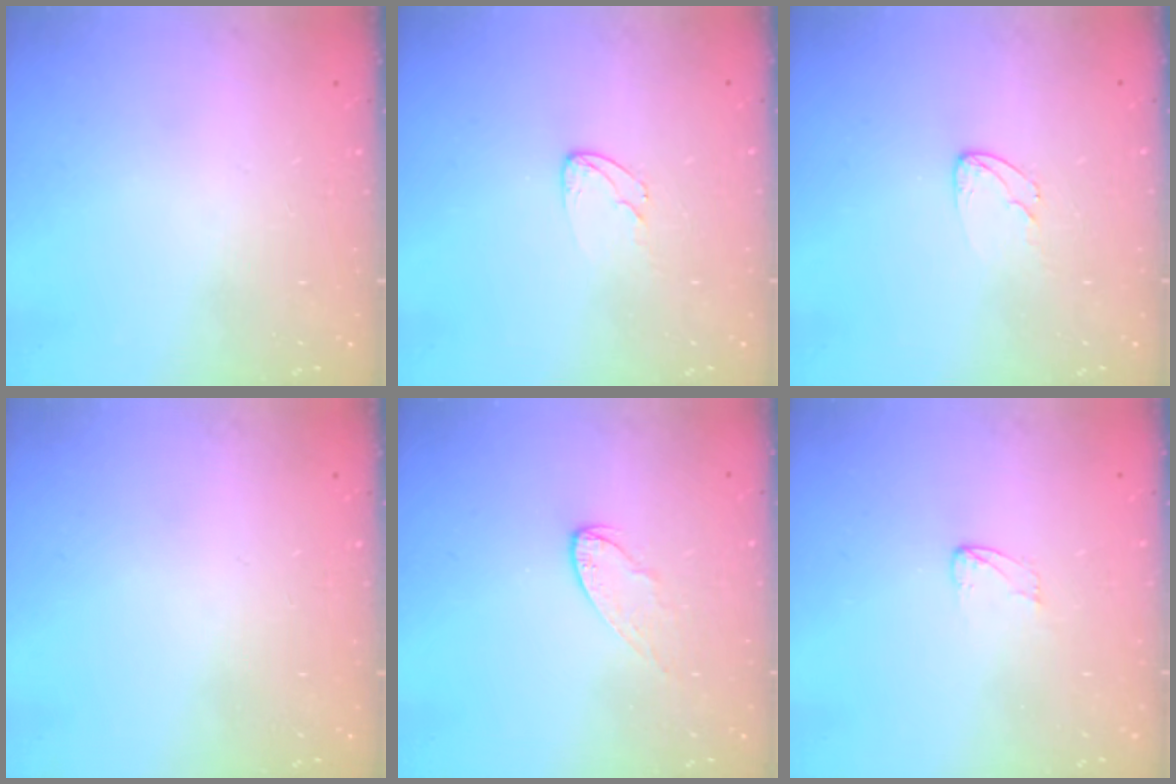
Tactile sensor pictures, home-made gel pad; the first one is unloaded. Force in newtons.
{"total": 5.0, "press": 5.0, "slide": 0.4}
{"total": 5.0, "press": 5.0, "slide": 0.4}
{"total": 0.0}
{"total": 5.5, "press": 5.5, "slide": 0.4}
{"total": 3.6, "press": 3.6, "slide": 0.2}